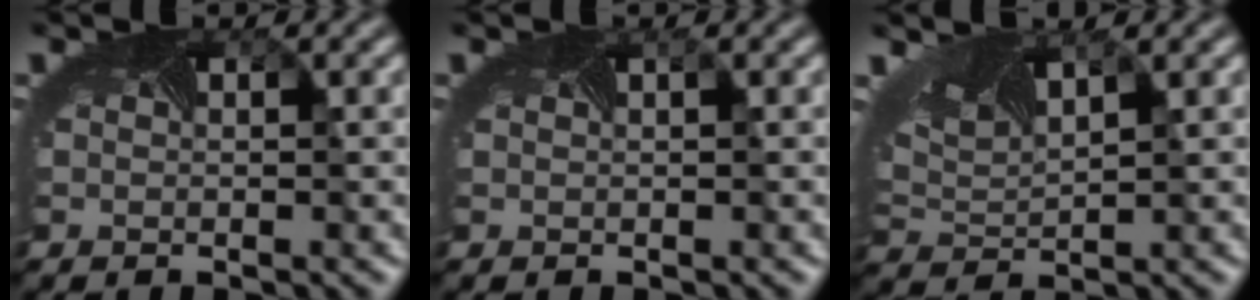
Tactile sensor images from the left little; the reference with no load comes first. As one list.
[{"total": 0.0}, {"total": 4.9, "force": [3.5, 1.8, 2.9], "torque": [-0.076, 0.023, 0.064]}]